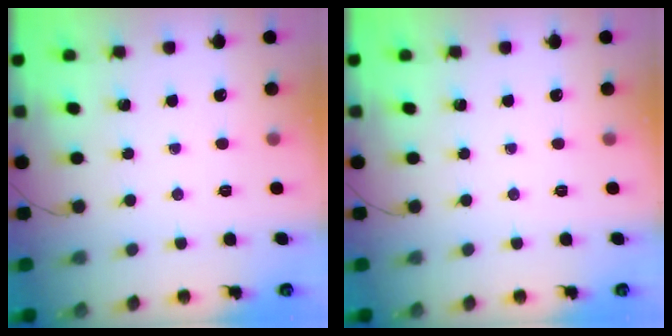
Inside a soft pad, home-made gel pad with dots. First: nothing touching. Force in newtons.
{"total": 0.0}